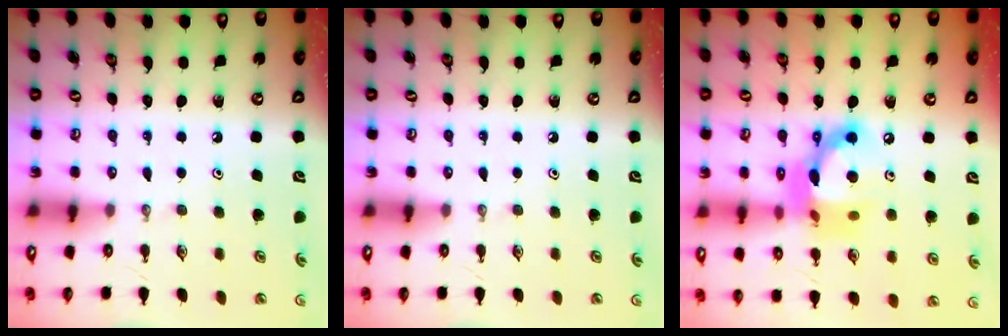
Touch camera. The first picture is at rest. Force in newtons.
{"total": 0.0}
{"total": 17.2, "press": 17.2, "slide": 1.1}